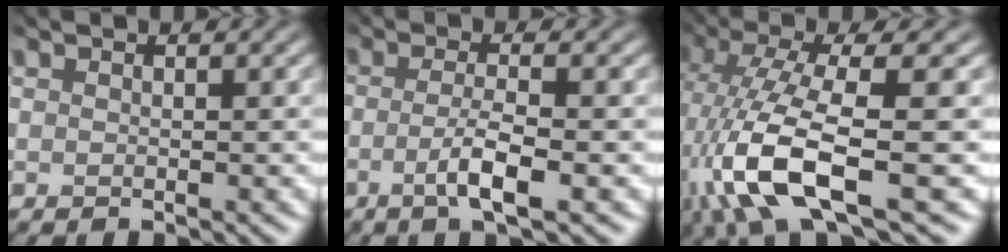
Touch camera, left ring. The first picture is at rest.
{"total": 3.8, "force": [-1.8, 0.8, 3.2], "torque": [-0.061, -0.013, -0.025]}
{"total": 9.3, "force": [-4.2, 2.5, 7.9], "torque": [-0.176, -0.008, -0.066]}